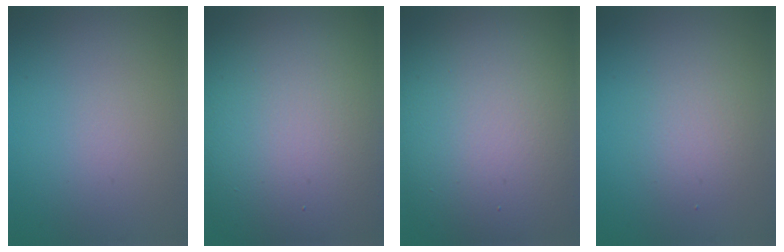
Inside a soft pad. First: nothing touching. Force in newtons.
{"total": 18.4, "press": 18.4, "slide": 0.8}
{"total": 15.7, "press": 15.7, "slide": 1.3}
{"total": 2.4, "press": 2.4, "slide": 0.1}